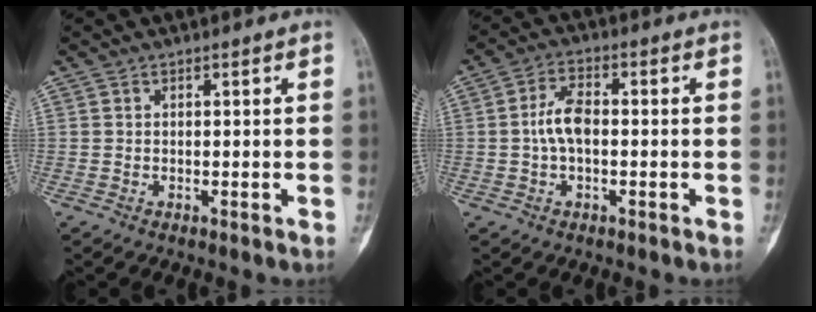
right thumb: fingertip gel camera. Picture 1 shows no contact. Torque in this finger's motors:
{"motor_torque": [0.04, 0.05, 0.02, -0.01, 0.04]}